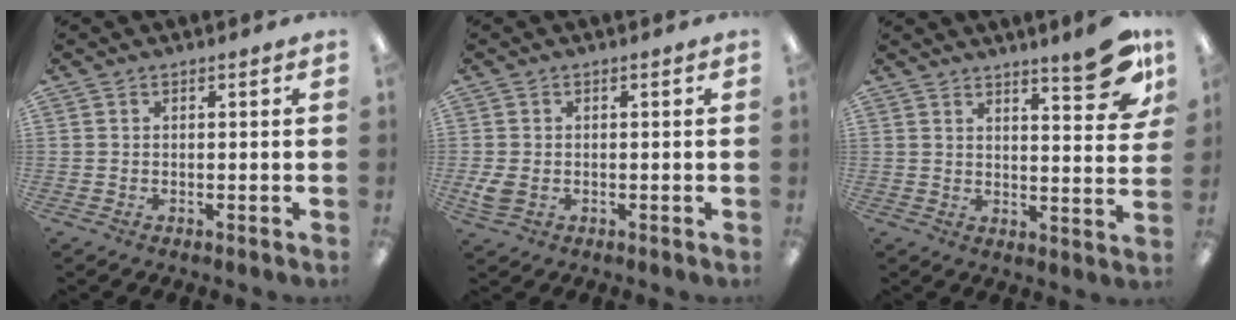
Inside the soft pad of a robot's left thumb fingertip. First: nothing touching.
{"total": 4.1, "force": [-0.6, 2.8, 2.8], "torque": [-0.053, -0.001, -0.012]}
{"total": 11.8, "force": [7.8, 2.5, 8.5], "torque": [-0.098, -0.050, 0.120]}